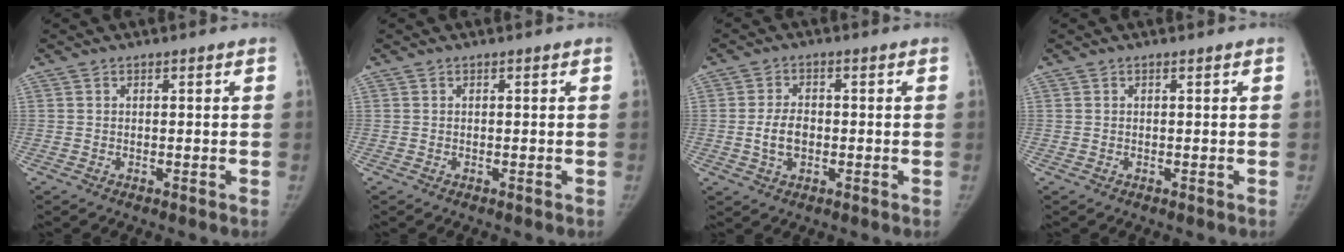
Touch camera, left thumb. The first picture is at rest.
{"total": 0.0}
{"total": 4.9, "force": [-0.8, 3.3, 3.6], "torque": [-0.062, 0.009, -0.013]}
{"total": 0.0}